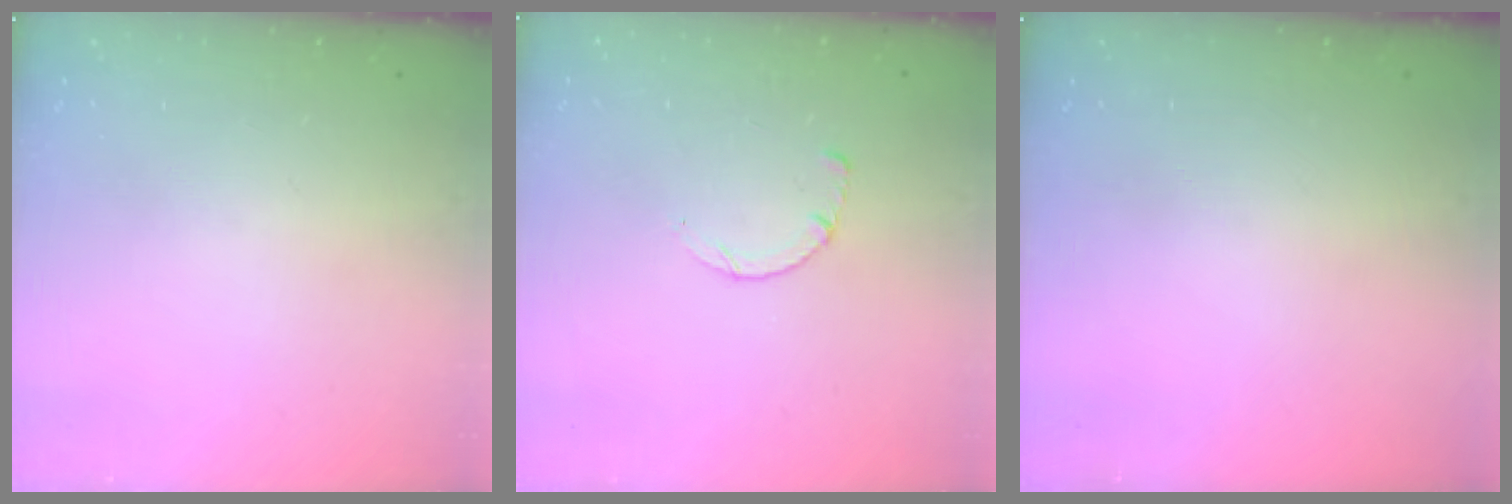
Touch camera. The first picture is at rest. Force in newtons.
{"total": 2.6, "press": 2.5, "slide": 0.3}
{"total": 0.0}